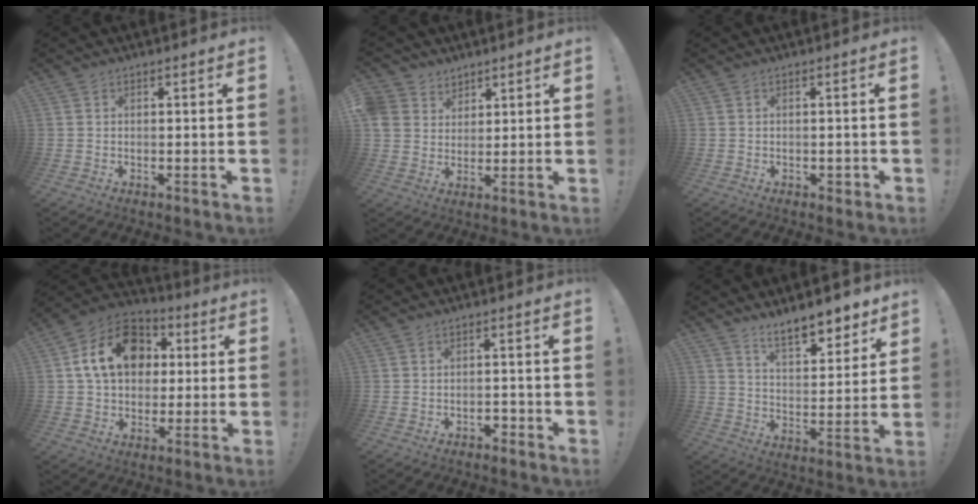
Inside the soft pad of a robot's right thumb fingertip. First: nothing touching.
{"total": 6.9, "force": [4.1, 5.6, 0.6], "torque": [-0.018, -0.028, 0.084]}
{"total": 1.5, "force": [-0.4, 1.1, 1.0], "torque": [-0.005, 0.001, -0.007]}
{"total": 18.0, "force": [4.5, 13.6, 10.9], "torque": [-0.161, 0.010, 0.090]}
{"total": 2.0, "force": [-1.4, 1.1, 1.0], "torque": [-0.016, -0.001, -0.025]}
{"total": 11.1, "force": [8.9, 3.7, 5.5], "torque": [-0.077, -0.062, 0.159]}